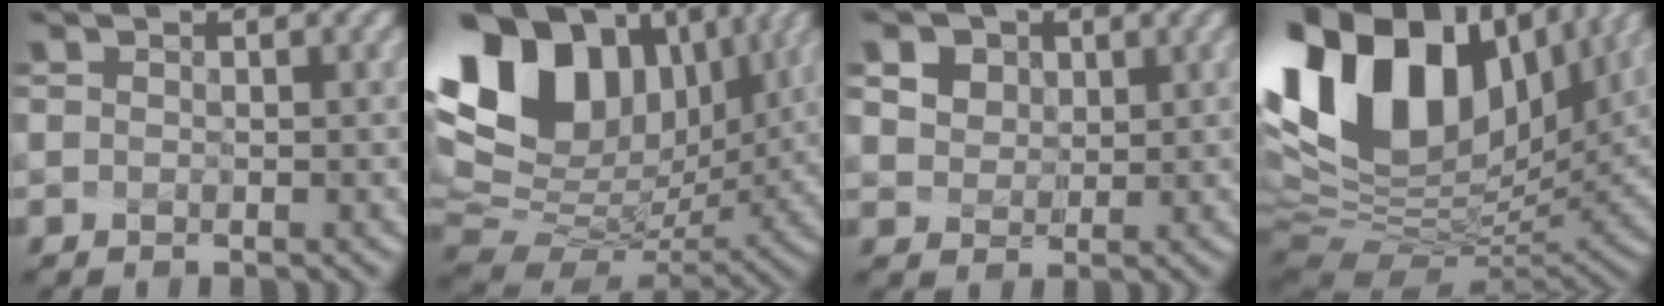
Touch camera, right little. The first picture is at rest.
{"total": 14.7, "force": [6.0, 9.8, 9.1], "torque": [-0.198, 0.022, 0.123]}
{"total": 6.8, "force": [3.7, 4.9, 2.9], "torque": [-0.076, 0.009, 0.063]}
{"total": 16.9, "force": [5.8, 10.1, 12.2], "torque": [-0.250, 0.020, 0.116]}